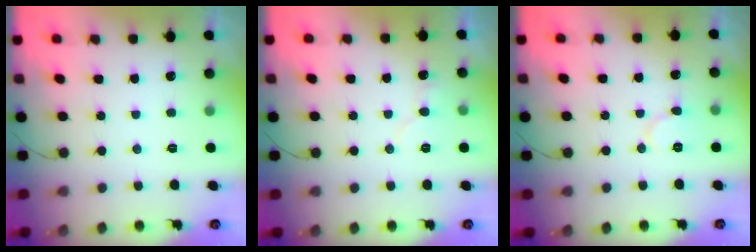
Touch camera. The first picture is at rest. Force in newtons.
{"total": 5.6, "press": 5.6, "slide": 0.2}
{"total": 7.0, "press": 7.0, "slide": 0.5}